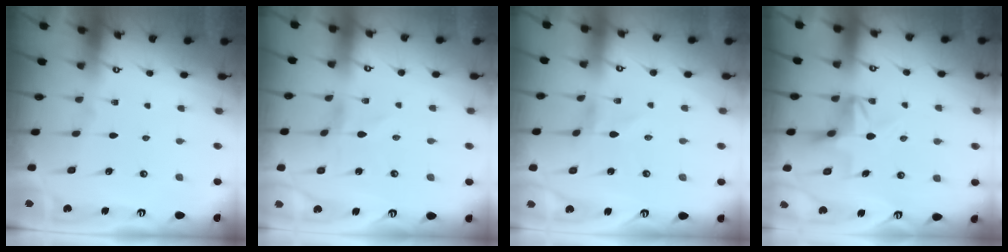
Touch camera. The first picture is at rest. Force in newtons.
{"total": 0.8, "press": 0.8, "slide": 0.1}
{"total": 0.9, "press": 0.9, "slide": 0.1}
{"total": 4.2, "press": 4.2, "slide": 0.6}